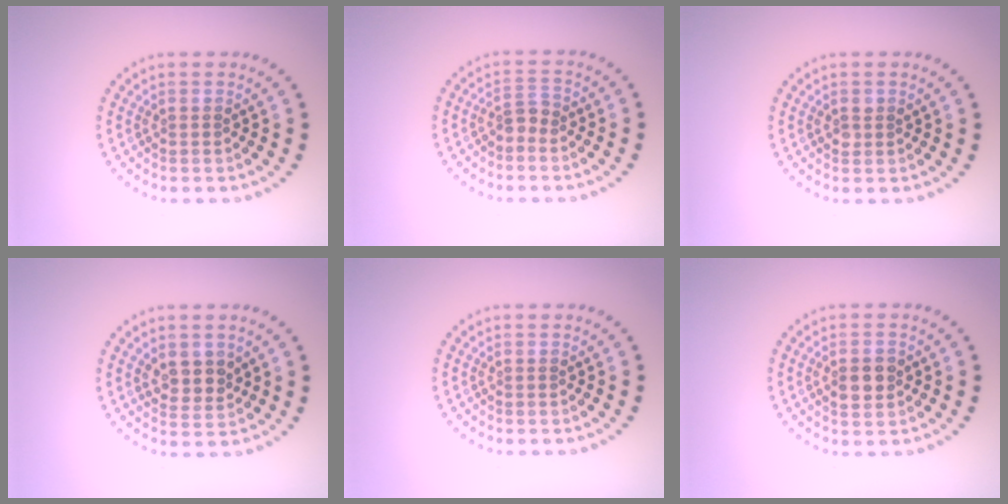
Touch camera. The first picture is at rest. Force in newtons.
{"total": 1.6, "press": 1.3, "slide": 0.9}
{"total": 1.0, "press": 0.9, "slide": 0.3}
{"total": 2.5, "press": 2.3, "slide": 1.1}
{"total": 0.0}
{"total": 2.8, "press": 2.7, "slide": 0.1}